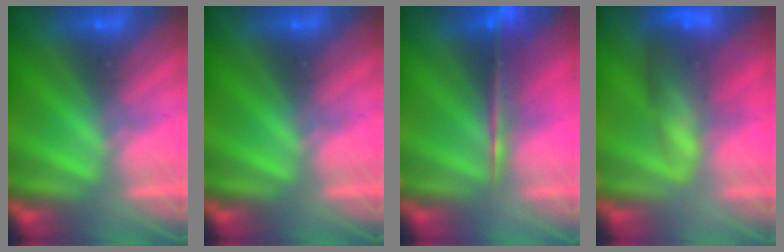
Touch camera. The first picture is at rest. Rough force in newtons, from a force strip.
{"total": 0.0}
{"total": 7.4}
{"total": 7.2}